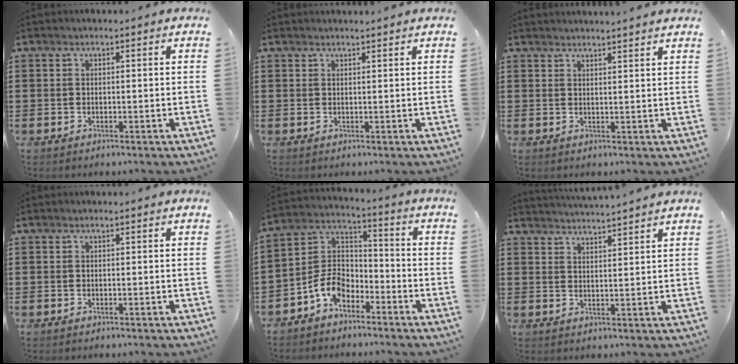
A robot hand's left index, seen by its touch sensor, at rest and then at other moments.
{"total": 1.0, "force": [0.9, -0.1, 0.2], "torque": [-0.004, -0.003, 0.019]}
{"total": 2.0, "force": [1.9, -0.5, 0.2], "torque": [-0.007, -0.003, 0.038]}
{"total": 0.0}
{"total": 7.3, "force": [-4.9, 4.2, 3.3], "torque": [-0.095, 0.004, -0.103]}
{"total": 3.1, "force": [3.0, -0.7, -0.1], "torque": [-0.008, -0.016, 0.054]}